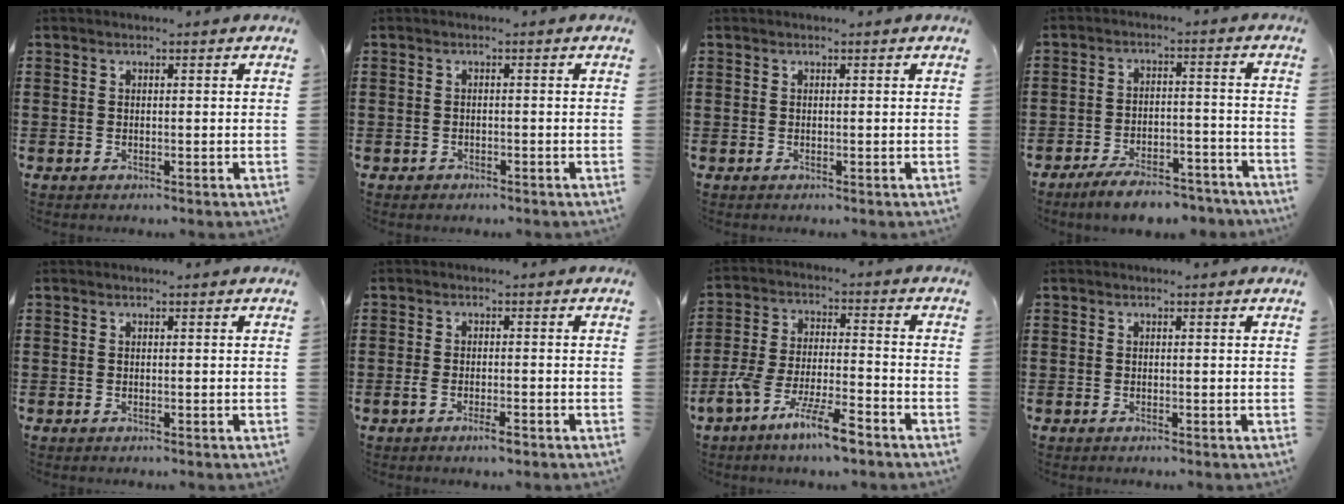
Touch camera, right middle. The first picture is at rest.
{"total": 0.6, "force": [-0.6, 0.3, 0.0], "torque": [-0.001, 0.001, -0.013]}
{"total": 0.0}
{"total": 6.4, "force": [-5.8, 1.0, 2.5], "torque": [-0.039, 0.008, -0.108]}
{"total": 0.0}
{"total": 2.4, "force": [-1.4, 0.6, 1.9], "torque": [-0.038, -0.002, -0.028]}
{"total": 9.3, "force": [-6.9, 1.4, 6.1], "torque": [-0.136, -0.005, -0.135]}
{"total": 0.0}